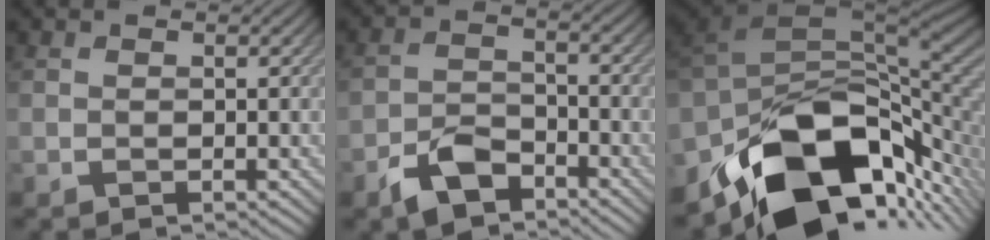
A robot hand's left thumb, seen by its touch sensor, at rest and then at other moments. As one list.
[{"total": 5.3, "force": [-3.8, 2.6, 2.6], "torque": [-0.050, 0.001, -0.082]}, {"total": 15.2, "force": [-5.9, 8.9, 10.8], "torque": [-0.186, -0.026, -0.099]}]